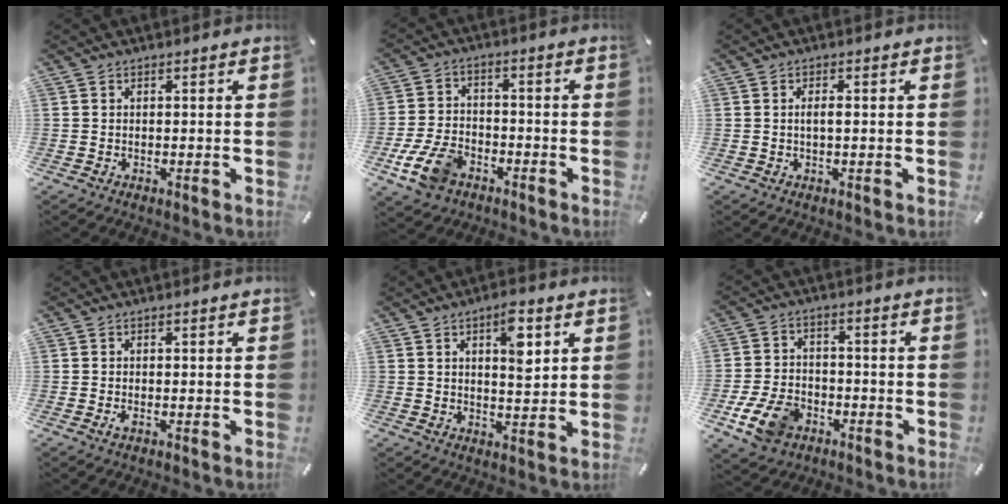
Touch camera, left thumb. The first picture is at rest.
{"total": 10.0, "force": [-5.1, 6.3, 5.9], "torque": [-0.129, 0.021, -0.091]}
{"total": 1.7, "force": [0.1, 0.7, 1.6], "torque": [-0.030, 0.002, 0.000]}
{"total": 1.0, "force": [-0.3, 0.4, 0.9], "torque": [-0.015, -0.003, -0.005]}
{"total": 7.5, "force": [3.2, 3.1, 6.0], "torque": [-0.078, -0.014, 0.046]}
{"total": 9.6, "force": [-4.4, 6.6, 5.5], "torque": [-0.118, 0.014, -0.082]}